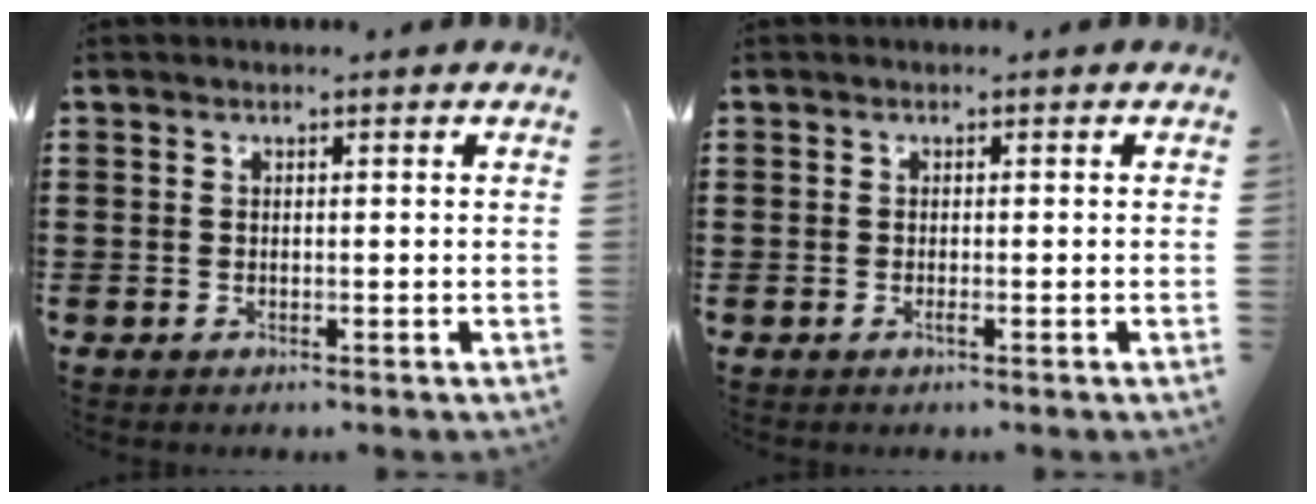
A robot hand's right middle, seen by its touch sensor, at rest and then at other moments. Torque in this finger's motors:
{"motor_torque": [0.52, -0.07, 0.01, 0.05]}